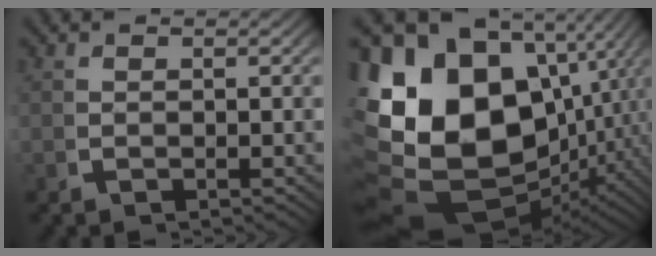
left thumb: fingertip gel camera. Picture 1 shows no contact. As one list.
[{"total": 25.5, "force": [-1.3, 18.2, 17.8], "torque": [-0.355, -0.094, 0.015]}]